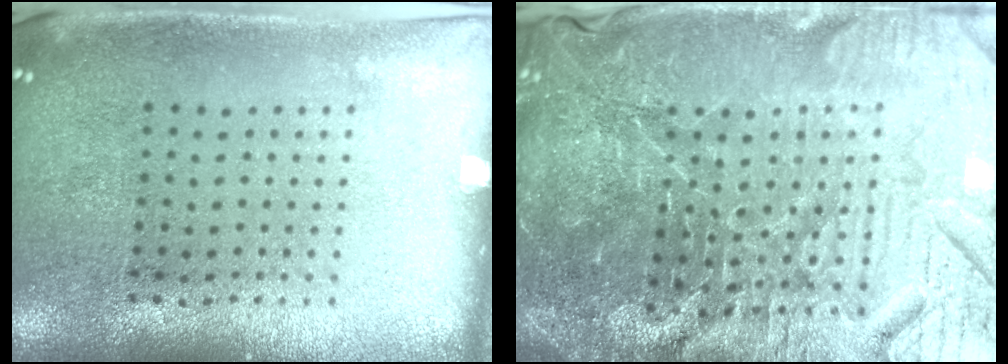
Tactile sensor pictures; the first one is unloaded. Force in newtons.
{"total": 6.6, "press": 5.9, "slide": 2.8}